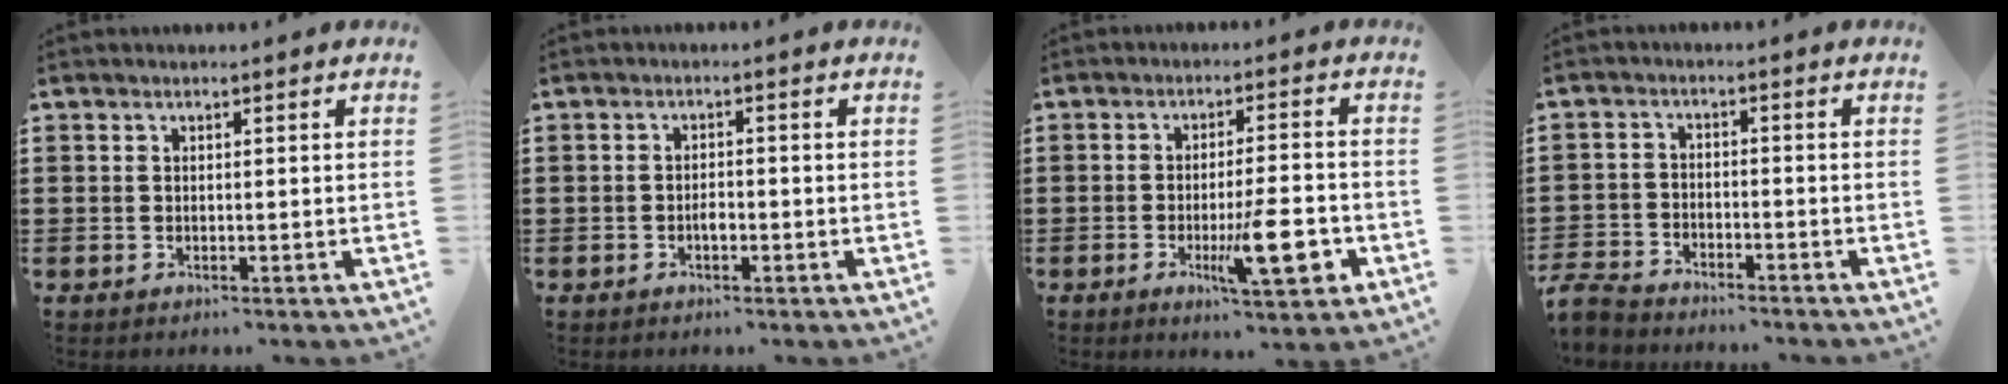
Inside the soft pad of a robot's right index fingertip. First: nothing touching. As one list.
[{"total": 1.6, "force": [-0.6, 0.6, 1.3], "torque": [-0.026, -0.001, -0.011]}, {"total": 10.6, "force": [-3.4, 2.4, 9.7], "torque": [-0.147, -0.009, -0.054]}, {"total": 3.8, "force": [-3.7, 0.6, 0.3], "torque": [-0.023, -0.004, -0.082]}]